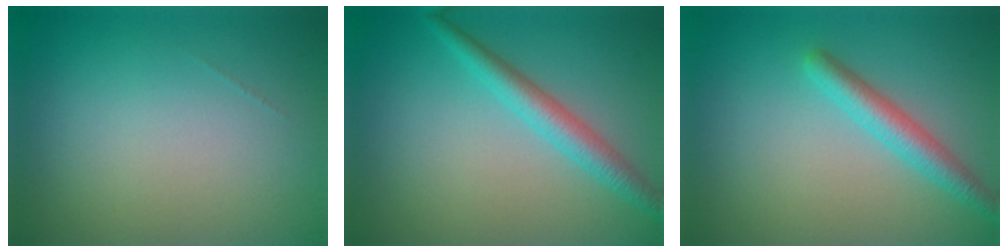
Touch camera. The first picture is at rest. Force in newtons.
{"total": 3.1, "press": 3.1, "slide": 0.1}
{"total": 2.9, "press": 2.9, "slide": 0.1}